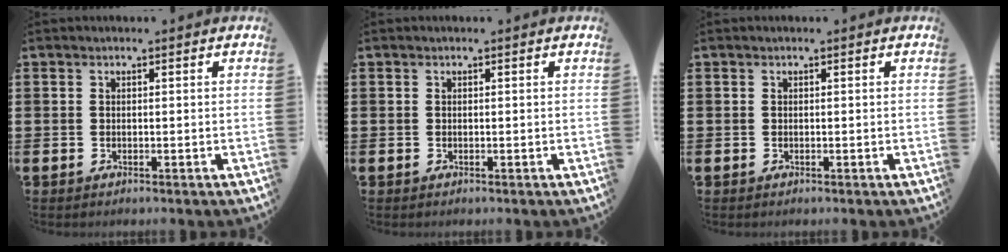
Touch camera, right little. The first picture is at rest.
{"total": 0.0}
{"total": 0.0}